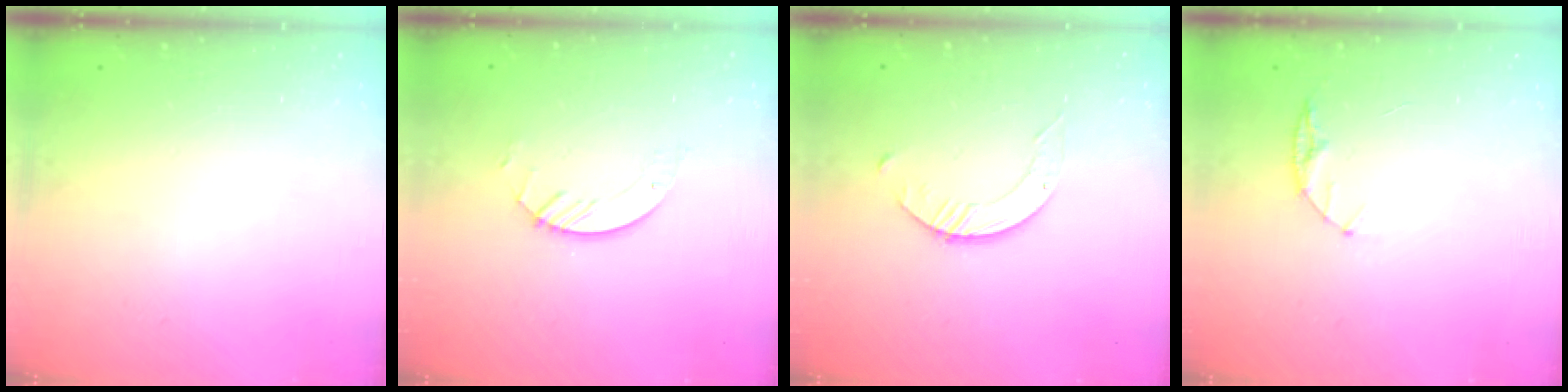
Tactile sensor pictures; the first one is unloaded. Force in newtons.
{"total": 3.1, "press": 3.0, "slide": 0.3}
{"total": 3.2, "press": 3.1, "slide": 0.4}
{"total": 5.1, "press": 5.1, "slide": 0.6}